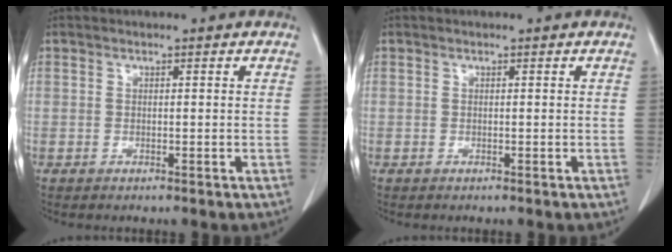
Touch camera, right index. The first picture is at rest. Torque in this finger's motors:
{"motor_torque": [0.00, 0.00, 0.02, 0.00]}